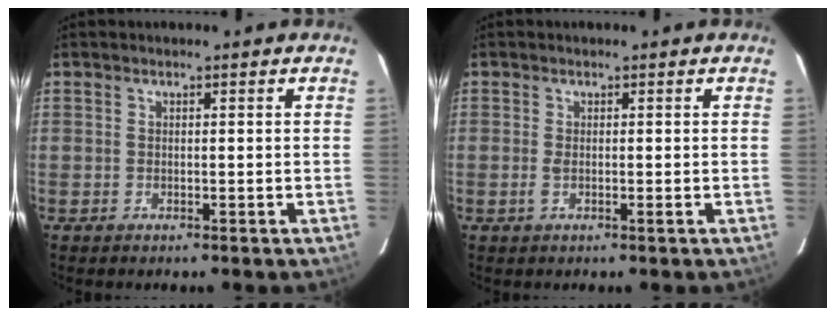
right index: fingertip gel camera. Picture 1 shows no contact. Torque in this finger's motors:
{"motor_torque": [-0.24, 0.01, -0.01, 0.02]}